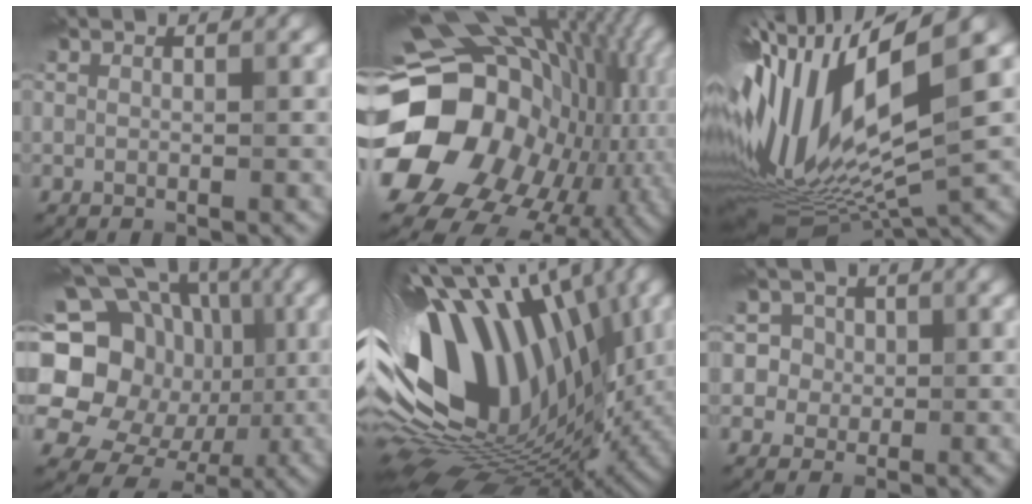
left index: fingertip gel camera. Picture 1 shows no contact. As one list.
[{"total": 20.6, "force": [0.3, 15.9, 13.0], "torque": [-0.251, -0.022, 0.031]}, {"total": 15.8, "force": [1.4, 4.6, 15.0], "torque": [-0.307, -0.014, 0.041]}, {"total": 17.8, "force": [-0.2, 15.8, 8.2], "torque": [-0.172, 0.021, -0.023]}, {"total": 16.9, "force": [1.3, 9.6, 13.8], "torque": [-0.244, 0.016, 0.011]}, {"total": 4.4, "force": [1.3, 4.0, 1.3], "torque": [-0.005, 0.020, 0.011]}]